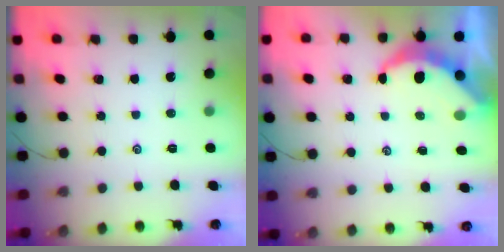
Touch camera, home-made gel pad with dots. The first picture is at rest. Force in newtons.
{"total": 6.8, "press": 6.8, "slide": 0.4}